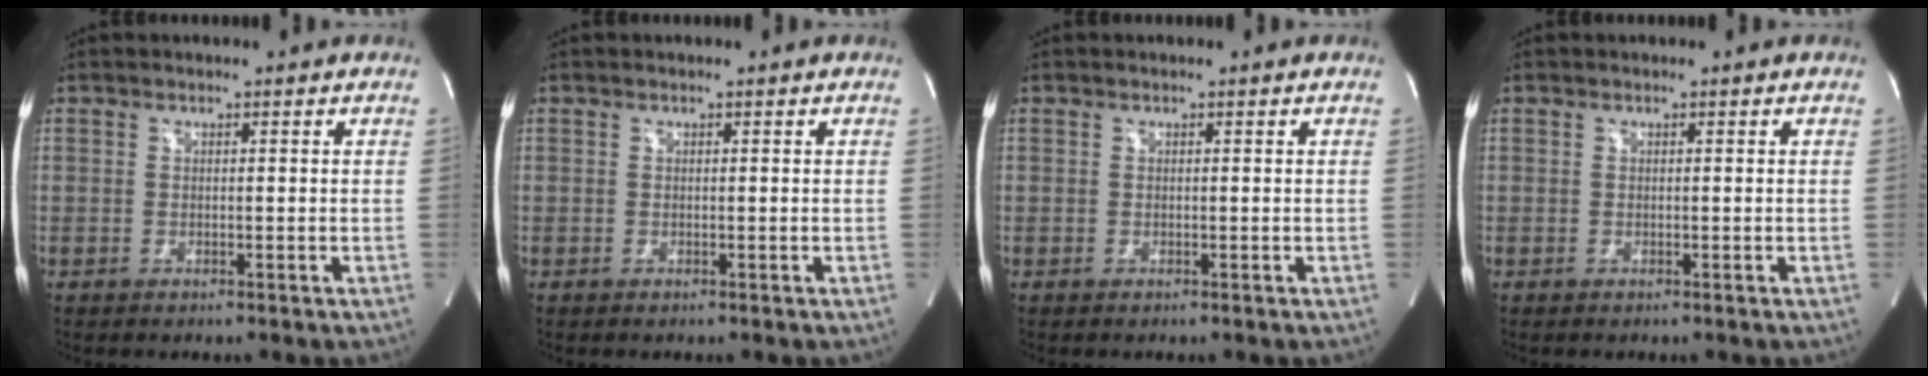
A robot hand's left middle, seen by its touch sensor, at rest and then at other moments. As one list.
[{"total": 0.0}, {"total": 0.0}, {"total": 0.0}]